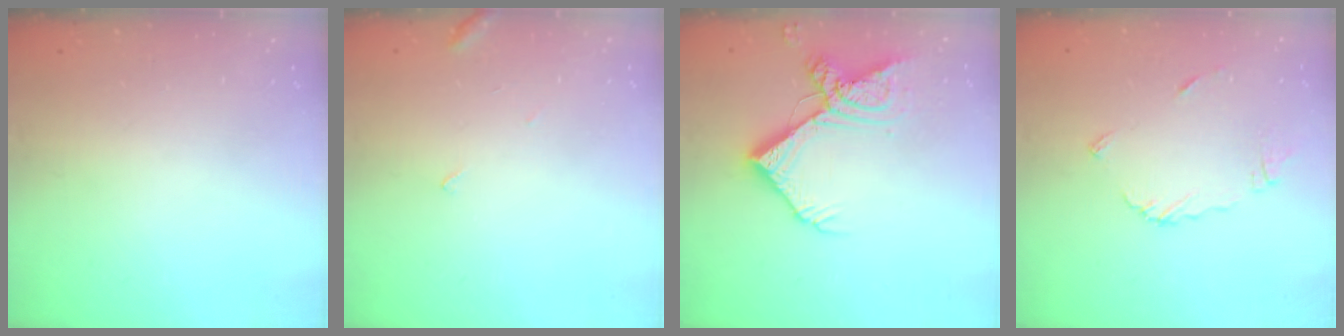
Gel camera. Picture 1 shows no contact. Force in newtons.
{"total": 3.6, "press": 3.6, "slide": 0.3}
{"total": 15.0, "press": 15.0, "slide": 1.6}
{"total": 7.7, "press": 7.7, "slide": 0.4}